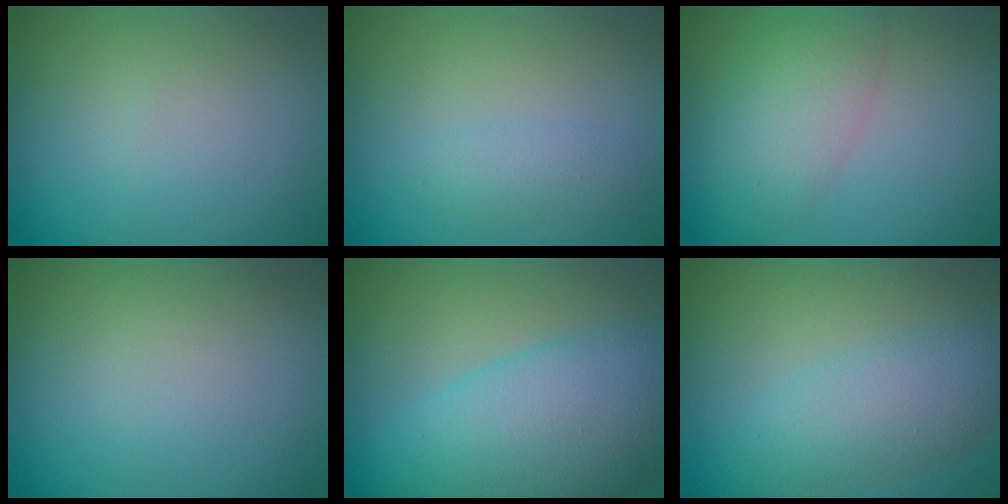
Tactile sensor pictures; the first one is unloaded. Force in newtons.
{"total": 1.5, "press": 1.5, "slide": 0.1}
{"total": 4.8, "press": 4.8, "slide": 0.2}
{"total": 0.0}
{"total": 9.9, "press": 9.9, "slide": 0.2}
{"total": 4.1, "press": 4.1, "slide": 0.3}